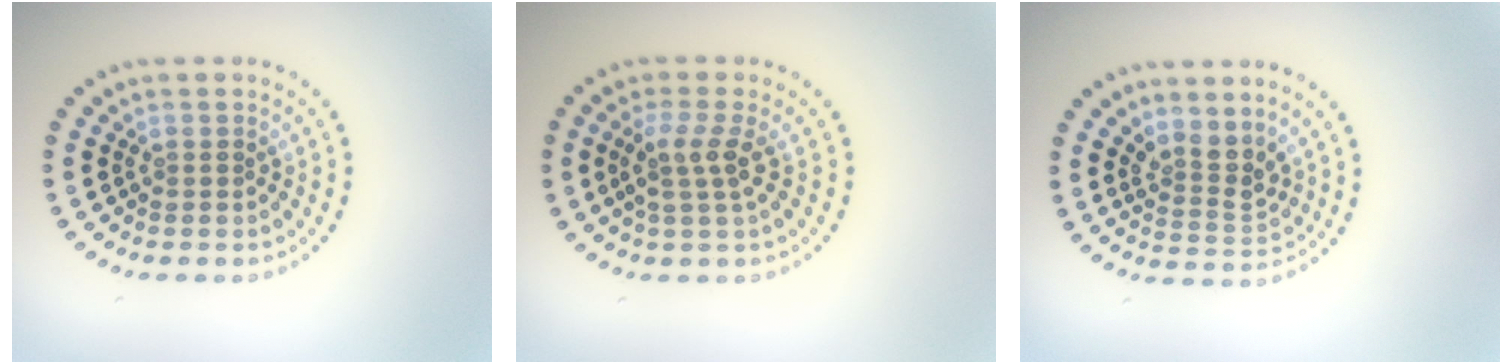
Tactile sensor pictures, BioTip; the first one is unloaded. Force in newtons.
{"total": 2.5, "press": 1.9, "slide": 1.6}
{"total": 2.6, "press": 1.9, "slide": 1.8}